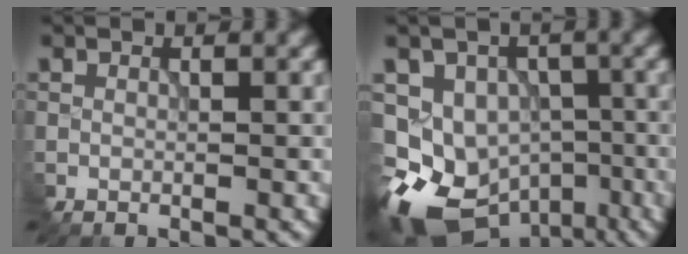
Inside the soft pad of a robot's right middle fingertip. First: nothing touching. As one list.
[{"total": 12.4, "force": [-6.5, 9.4, 4.9], "torque": [-0.094, -0.022, -0.093]}]